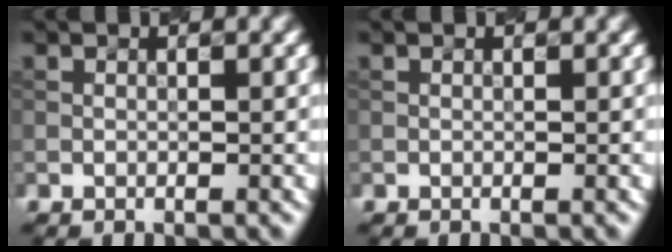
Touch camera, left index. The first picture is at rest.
{"total": 0.0}